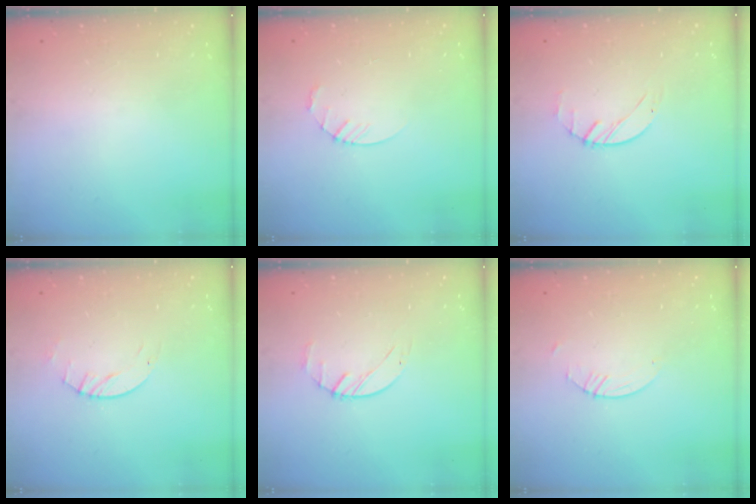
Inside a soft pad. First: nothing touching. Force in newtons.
{"total": 3.7, "press": 3.7, "slide": 0.5}
{"total": 1.2, "press": 1.2, "slide": 0.2}
{"total": 2.8, "press": 2.8, "slide": 0.4}
{"total": 1.9, "press": 1.9, "slide": 0.3}
{"total": 0.8, "press": 0.8, "slide": 0.2}